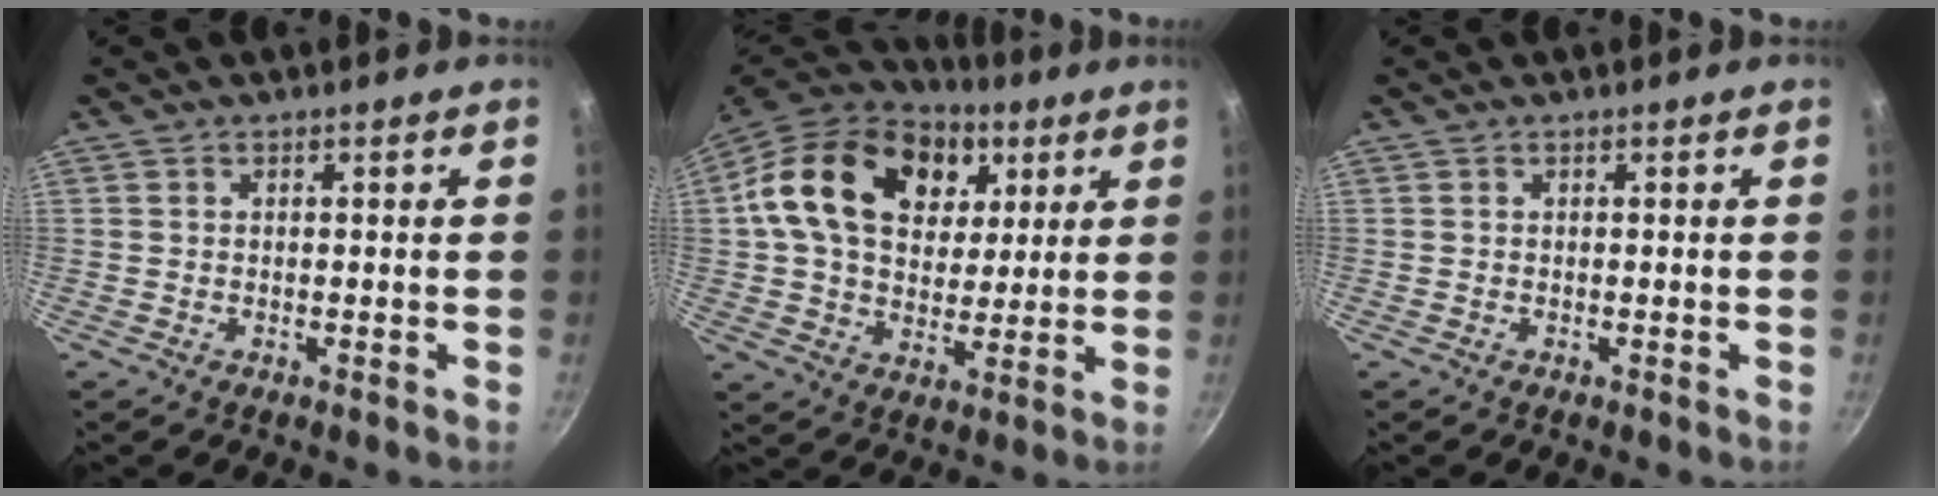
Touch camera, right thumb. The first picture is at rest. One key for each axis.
{"total": 22.6, "fx": 7.3, "fy": 16.1, "fz": 14.1, "tx": -0.222, "ty": -0.001, "tz": 0.116}
{"total": 0.0}